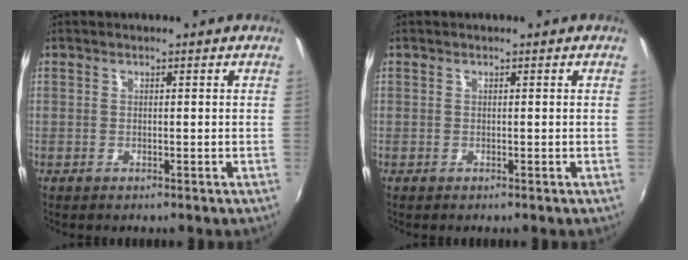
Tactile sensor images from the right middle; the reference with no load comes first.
{"total": 0.0}